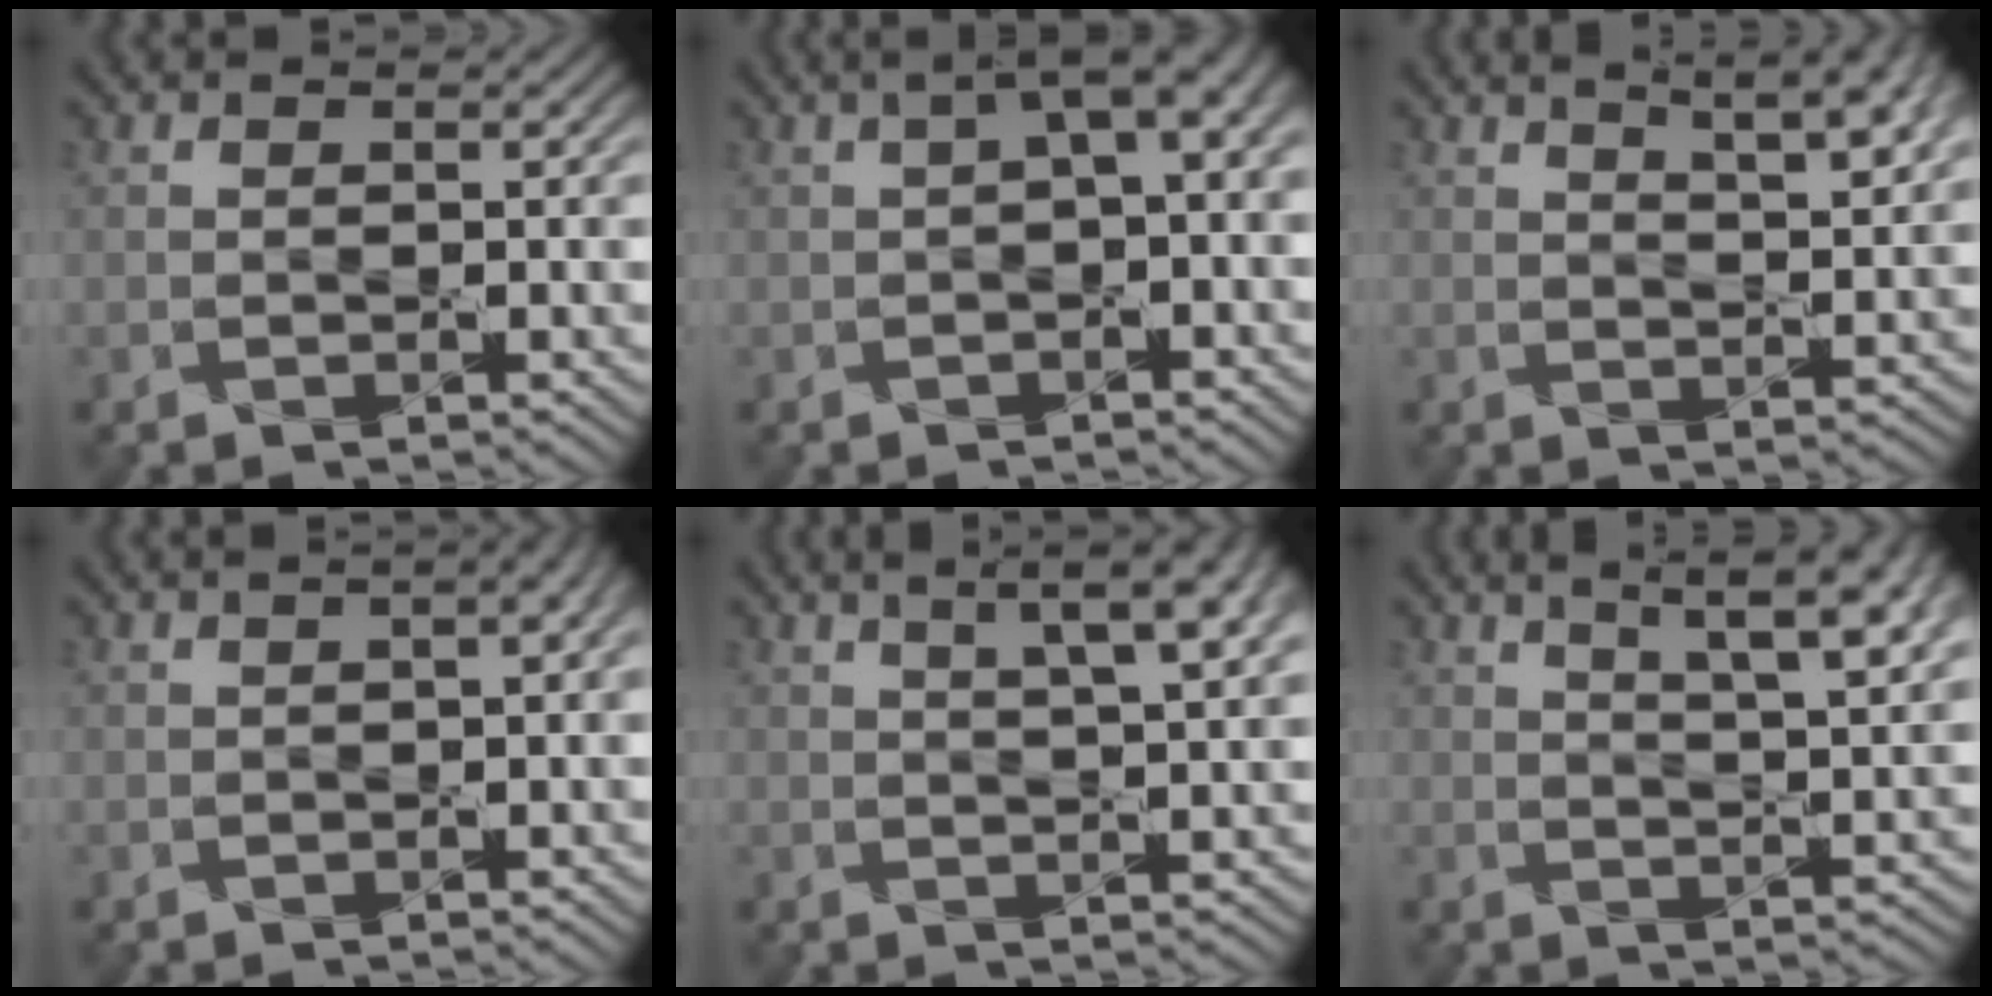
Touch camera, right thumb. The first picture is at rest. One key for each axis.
{"total": 4.2, "fx": 0.9, "fy": 1.1, "fz": 3.9, "tx": -0.053, "ty": 0.014, "tz": 0.013}
{"total": 8.2, "fx": 4.6, "fy": 2.5, "fz": 6.3, "tx": -0.078, "ty": 0.018, "tz": 0.056}
{"total": 3.7, "fx": 0.8, "fy": 1.5, "fz": 3.3, "tx": -0.040, "ty": 0.007, "tz": 0.008}
{"total": 8.4, "fx": 4.1, "fy": 2.2, "fz": 7.0, "tx": -0.081, "ty": 0.028, "tz": 0.043}
{"total": 10.7, "fx": 6.1, "fy": 3.1, "fz": 8.2, "tx": -0.115, "ty": 0.017, "tz": 0.074}